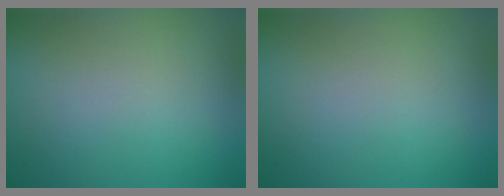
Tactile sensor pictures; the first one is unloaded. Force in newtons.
{"total": 0.0}